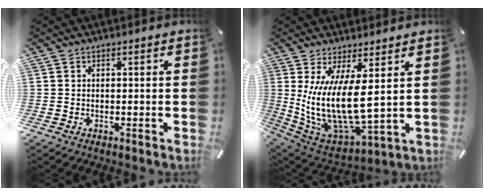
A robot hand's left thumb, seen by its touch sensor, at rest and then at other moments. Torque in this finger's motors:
{"motor_torque": [0.62, 1.04, 2.54, -0.23, 0.30]}